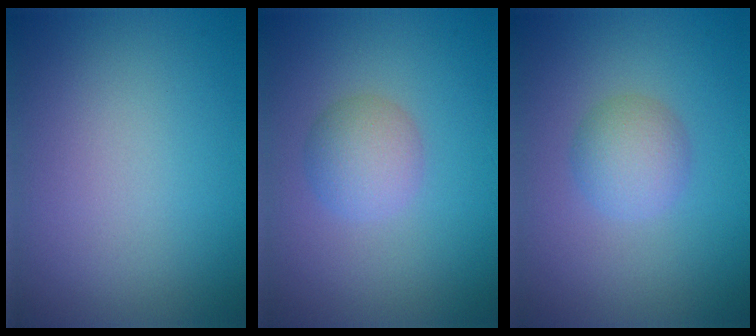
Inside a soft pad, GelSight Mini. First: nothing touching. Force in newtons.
{"total": 2.7, "press": 2.7, "slide": 0.1}
{"total": 2.7, "press": 2.7, "slide": 0.1}